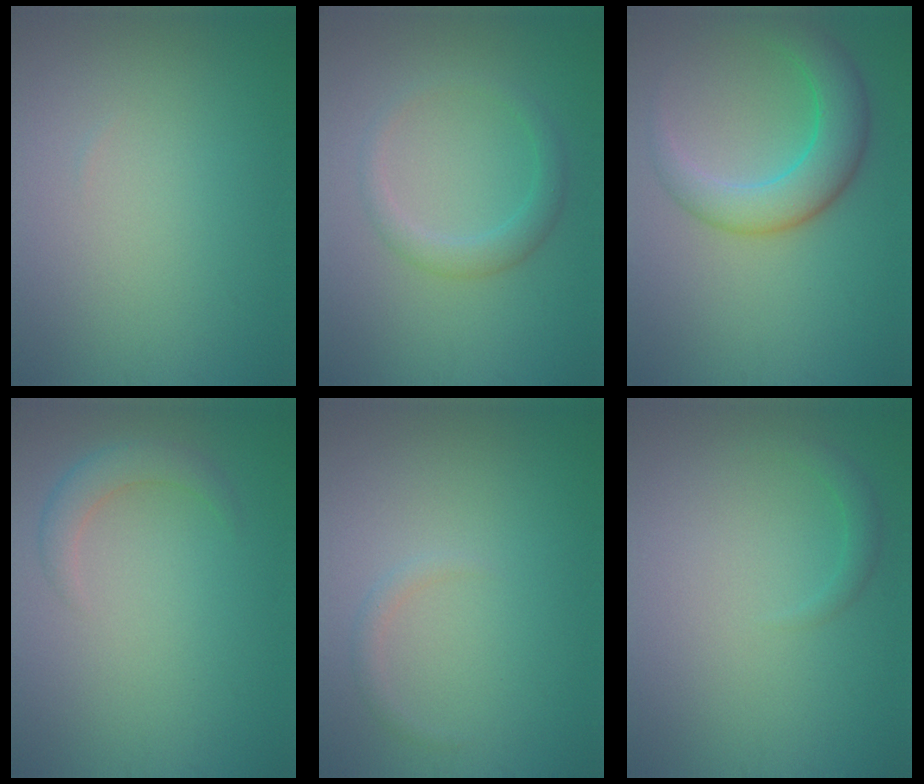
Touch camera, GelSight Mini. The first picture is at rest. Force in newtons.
{"total": 2.5, "press": 2.5, "slide": 0.1}
{"total": 5.9, "press": 5.9, "slide": 0.2}
{"total": 2.4, "press": 2.4, "slide": 0.1}
{"total": 0.9, "press": 0.9, "slide": 0.0}
{"total": 1.3, "press": 1.3, "slide": 0.0}